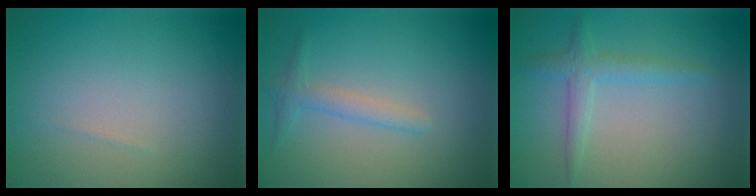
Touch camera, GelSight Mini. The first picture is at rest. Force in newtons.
{"total": 1.6, "press": 1.6, "slide": 0.1}
{"total": 2.1, "press": 2.1, "slide": 0.1}